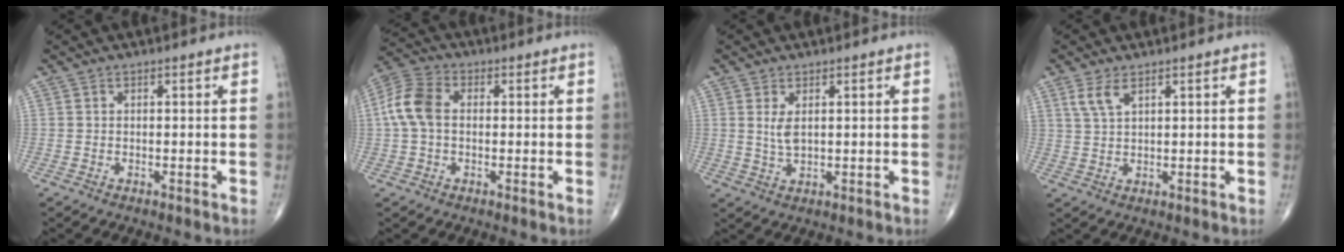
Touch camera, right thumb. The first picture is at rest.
{"total": 8.2, "force": [0.4, 5.5, 6.0], "torque": [-0.133, 0.025, 0.000]}
{"total": 3.1, "force": [0.9, 1.4, 2.6], "torque": [-0.051, -0.008, 0.023]}
{"total": 3.6, "force": [2.1, 1.4, 2.6], "torque": [-0.056, -0.002, 0.049]}